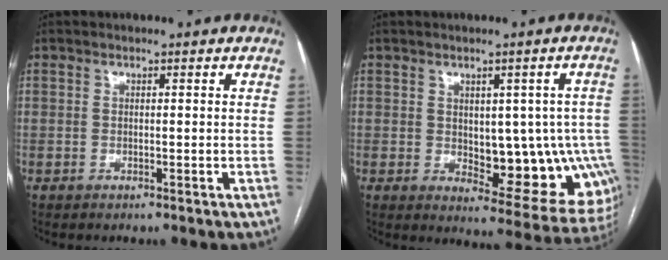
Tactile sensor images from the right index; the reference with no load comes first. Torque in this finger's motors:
{"motor_torque": [0.26, 0.08, 0.18, 0.02]}